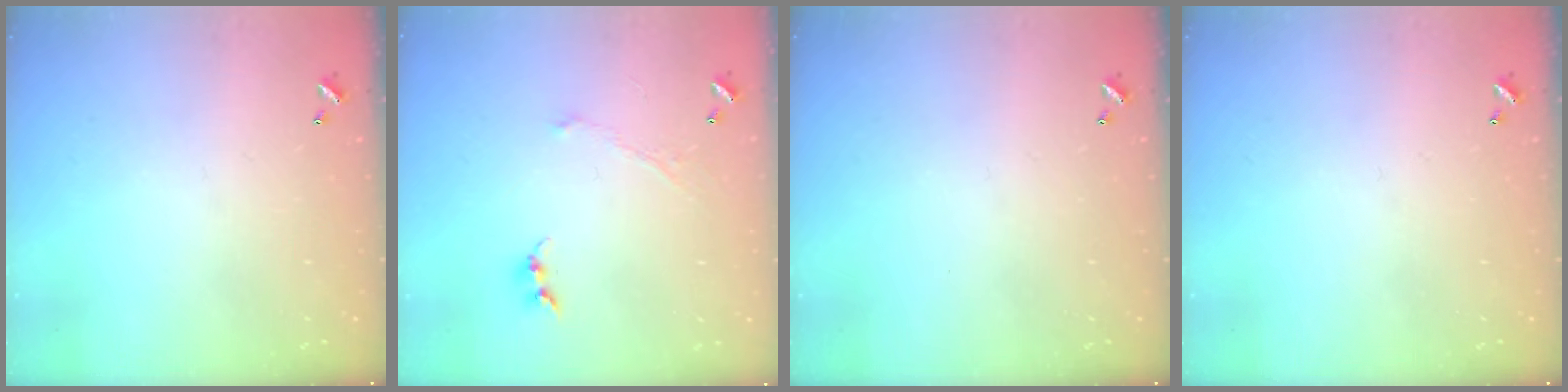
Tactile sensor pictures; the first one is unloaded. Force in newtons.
{"total": 1.0, "press": 0.9, "slide": 0.4}
{"total": 0.0}
{"total": 0.0}